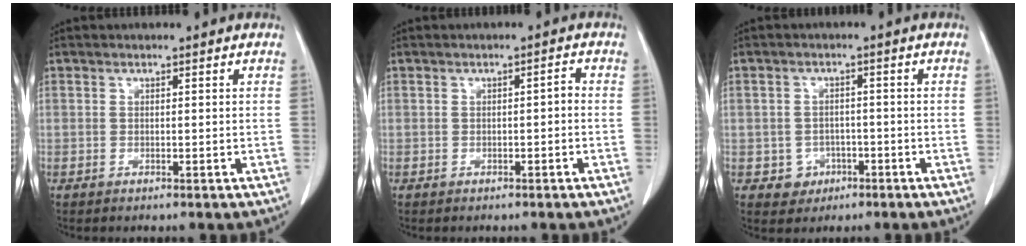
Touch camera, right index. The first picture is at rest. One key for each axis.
{"total": 1.2, "fx": -0.3, "fy": 0.4, "fz": 1.1, "tx": -0.014, "ty": 0.003, "tz": -0.005}
{"total": 3.6, "fx": -1.4, "fy": 3.4, "fz": 0.1, "tx": 0.009, "ty": 0.015, "tz": -0.013}